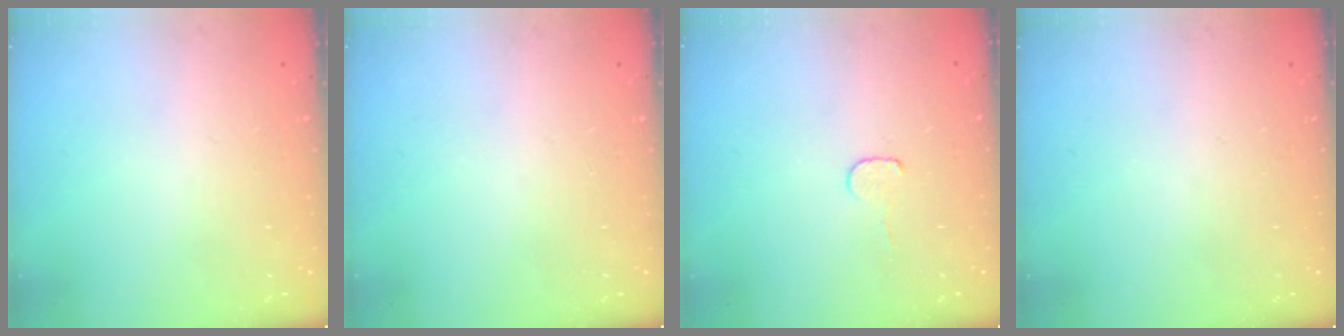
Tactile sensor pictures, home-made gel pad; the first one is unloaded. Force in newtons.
{"total": 0.0}
{"total": 4.1, "press": 4.1, "slide": 0.4}
{"total": 0.0}